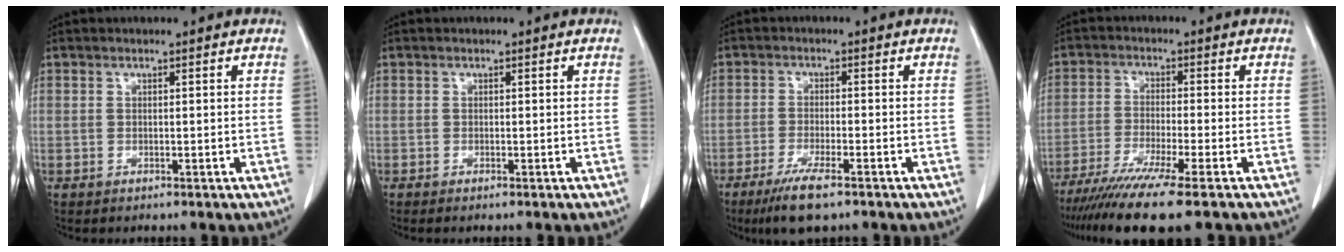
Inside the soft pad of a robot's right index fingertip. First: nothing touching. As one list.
[{"total": 0.5, "force": [-0.4, -0.1, 0.3], "torque": [-0.007, -0.001, -0.008]}, {"total": 6.9, "force": [-4.6, 0.8, 5.0], "torque": [-0.094, -0.018, -0.076]}, {"total": 11.0, "force": [-8.4, -1.0, 7.0], "torque": [-0.107, -0.030, -0.134]}]